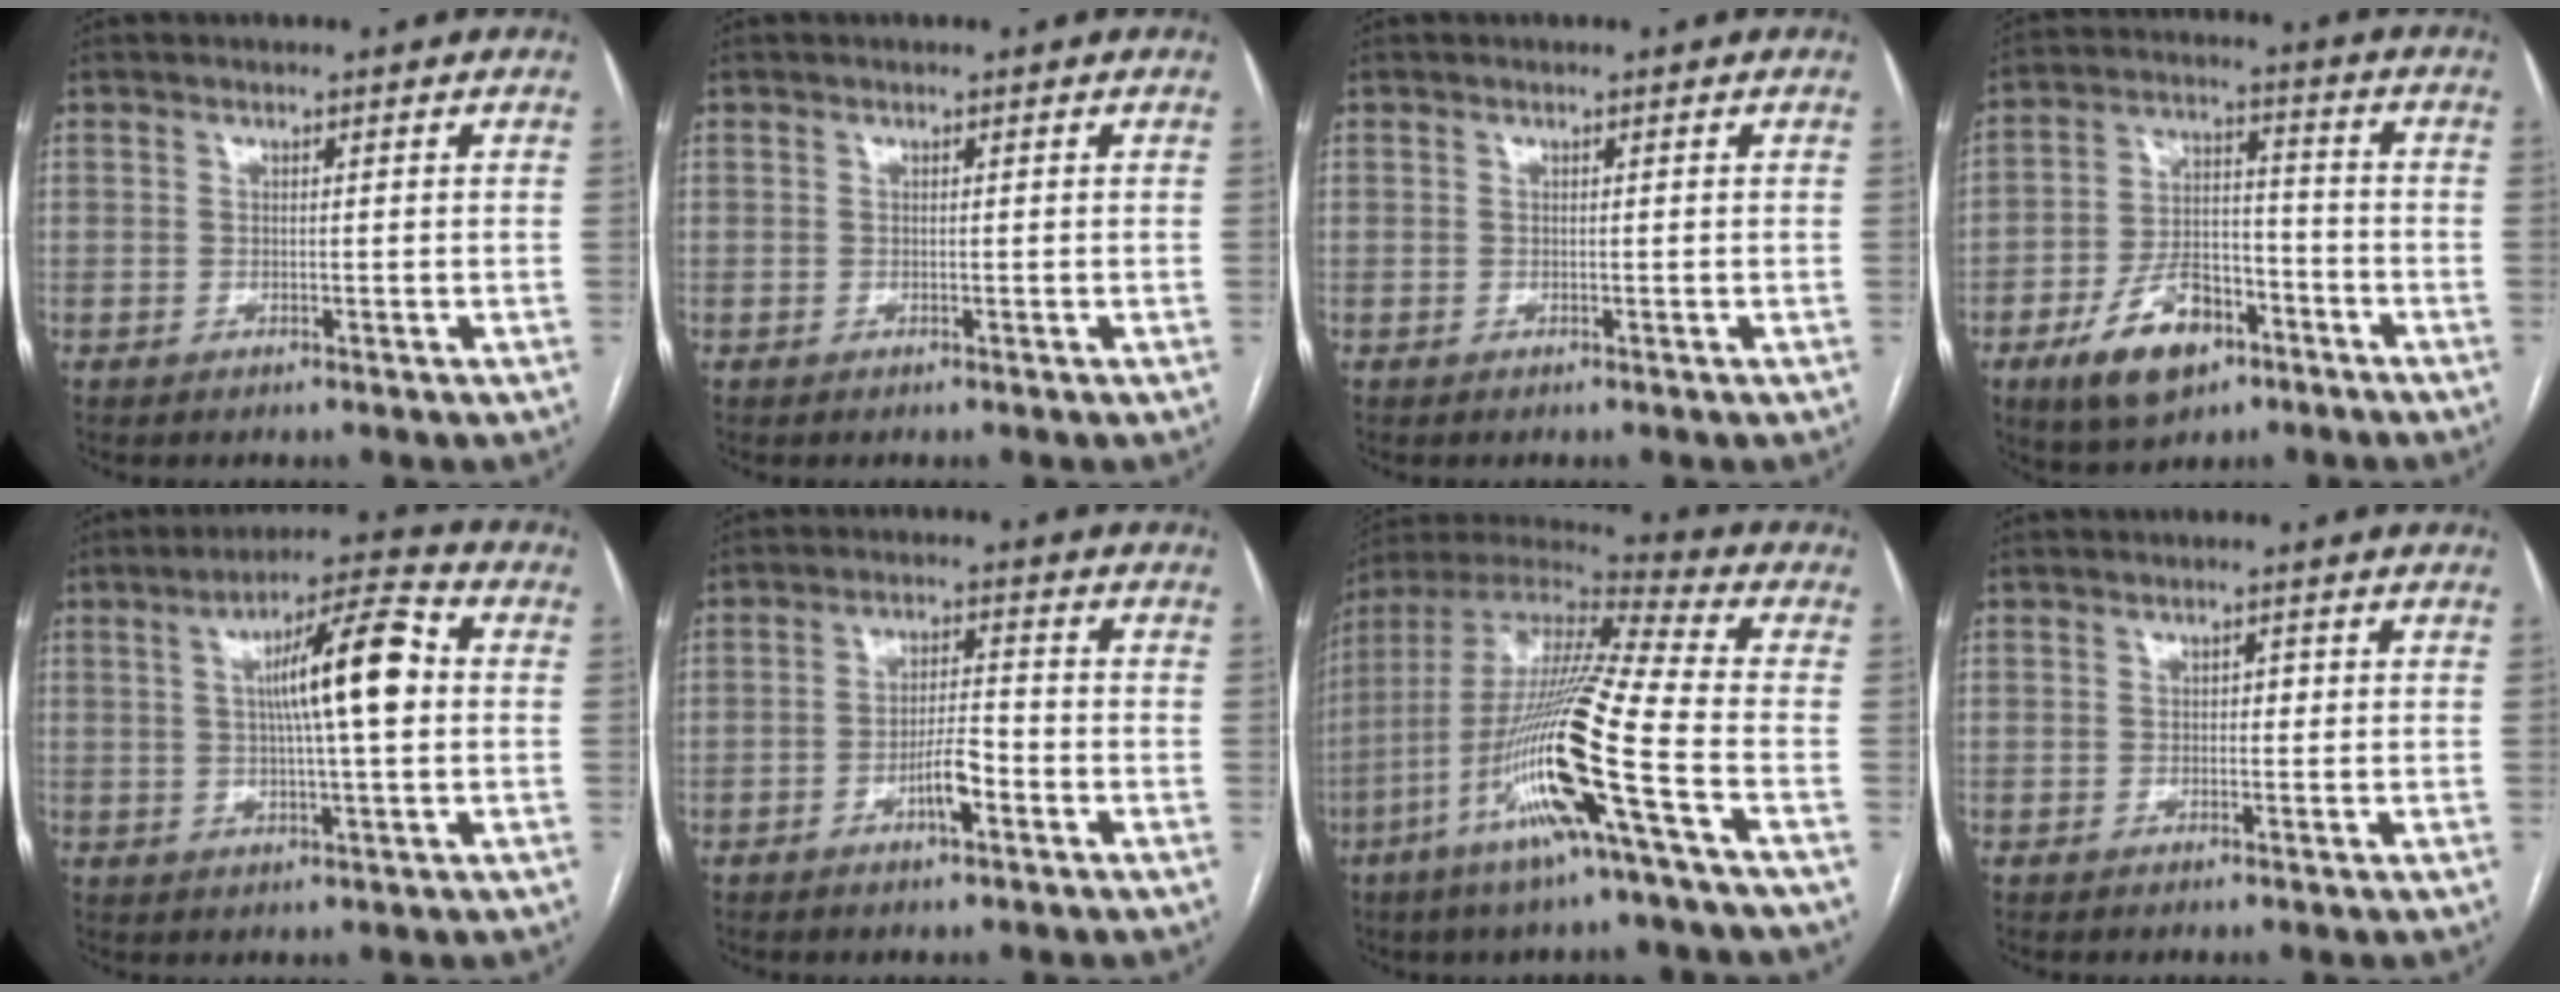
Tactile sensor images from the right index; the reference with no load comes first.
{"total": 0.0}
{"total": 0.0}
{"total": 12.2, "force": [-6.7, 6.6, 7.7], "torque": [-0.143, 0.013, -0.110]}
{"total": 11.6, "force": [1.5, 1.2, 11.5], "torque": [-0.187, 0.021, 0.020]}
{"total": 5.3, "force": [-2.5, 1.2, 4.6], "torque": [-0.086, 0.005, -0.043]}
{"total": 21.0, "force": [-7.3, -0.3, 19.6], "torque": [-0.407, -0.023, -0.150]}
{"total": 1.1, "force": [0.0, 0.7, 0.8], "torque": [-0.007, 0.006, -0.002]}